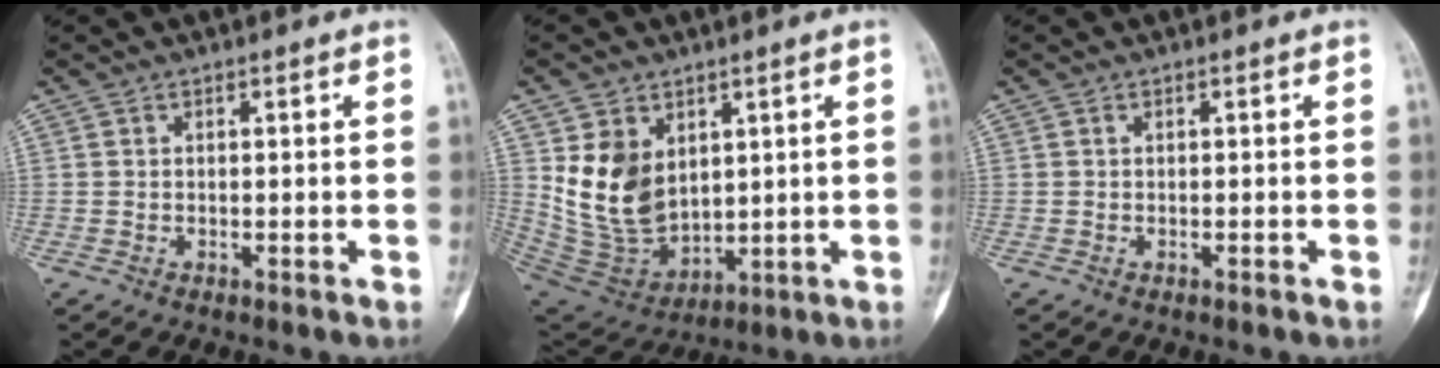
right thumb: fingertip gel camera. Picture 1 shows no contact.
{"total": 13.3, "force": [3.8, 9.6, 8.4], "torque": [-0.124, -0.028, 0.102]}
{"total": 0.0}